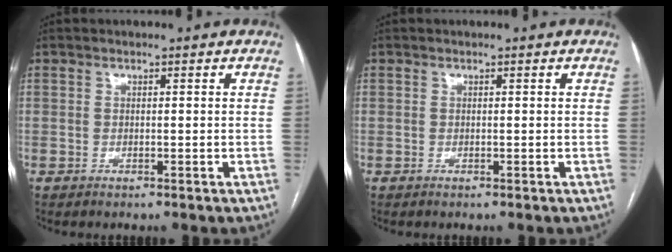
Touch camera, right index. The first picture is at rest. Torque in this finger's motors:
{"motor_torque": [0.00, 0.00, 0.00, 0.00]}